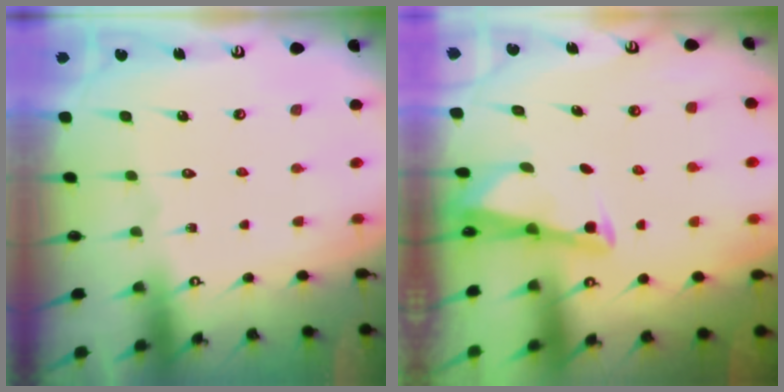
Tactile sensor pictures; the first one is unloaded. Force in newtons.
{"total": 2.6, "press": 2.6, "slide": 0.1}